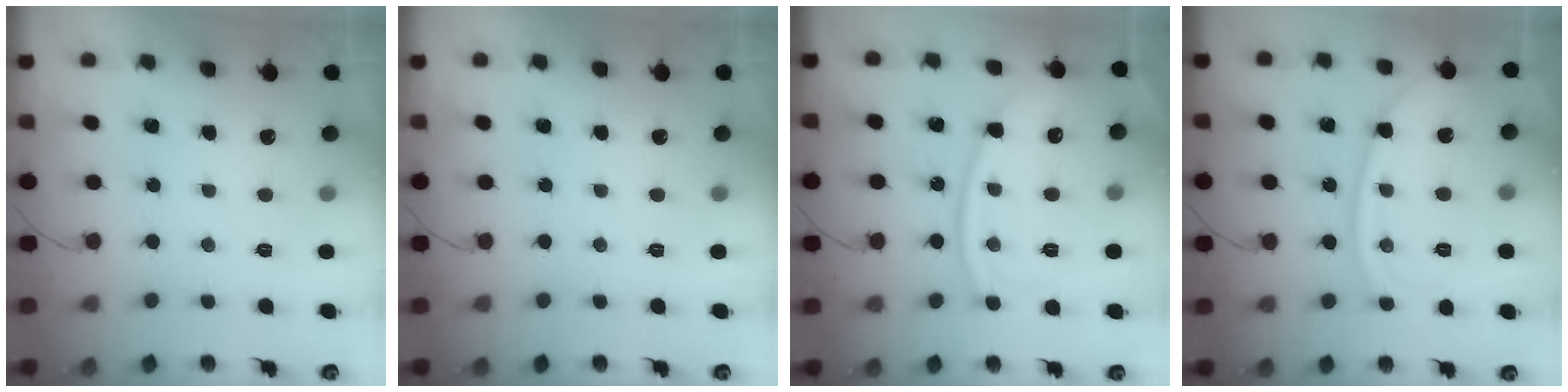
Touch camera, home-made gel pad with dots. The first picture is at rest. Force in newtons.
{"total": 0.0}
{"total": 10.8, "press": 10.8, "slide": 0.7}
{"total": 10.0, "press": 10.0, "slide": 0.4}